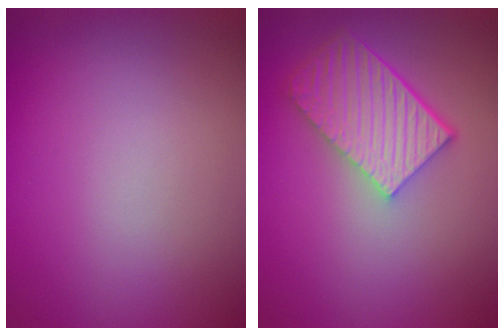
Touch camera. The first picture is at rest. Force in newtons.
{"total": 5.7, "press": 4.3, "slide": 3.7}